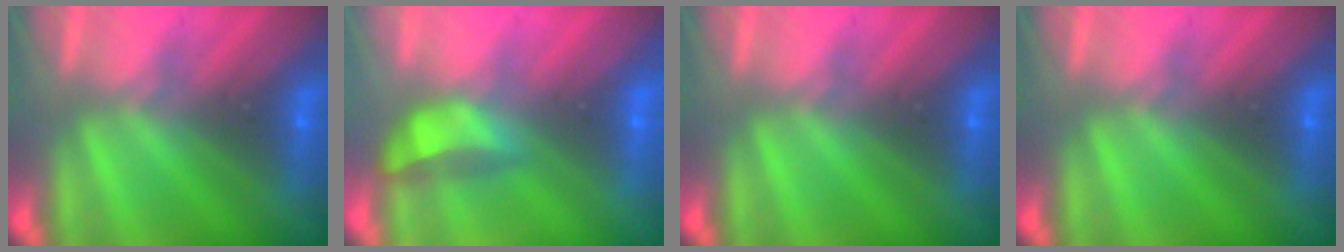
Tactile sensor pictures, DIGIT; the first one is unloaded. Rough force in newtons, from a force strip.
{"total": 3.9}
{"total": 0.0}
{"total": 0.0}